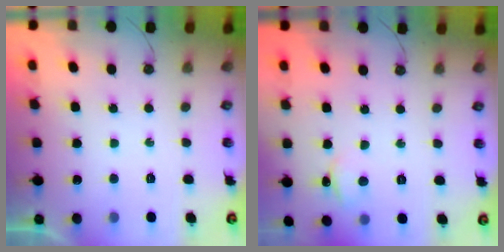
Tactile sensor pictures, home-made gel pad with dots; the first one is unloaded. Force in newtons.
{"total": 4.8, "press": 4.8, "slide": 0.4}